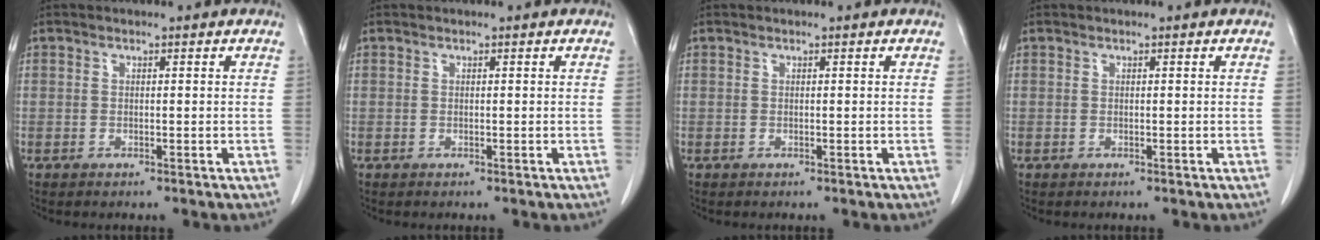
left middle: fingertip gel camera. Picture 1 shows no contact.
{"total": 0.0}
{"total": 0.0}
{"total": 0.0}